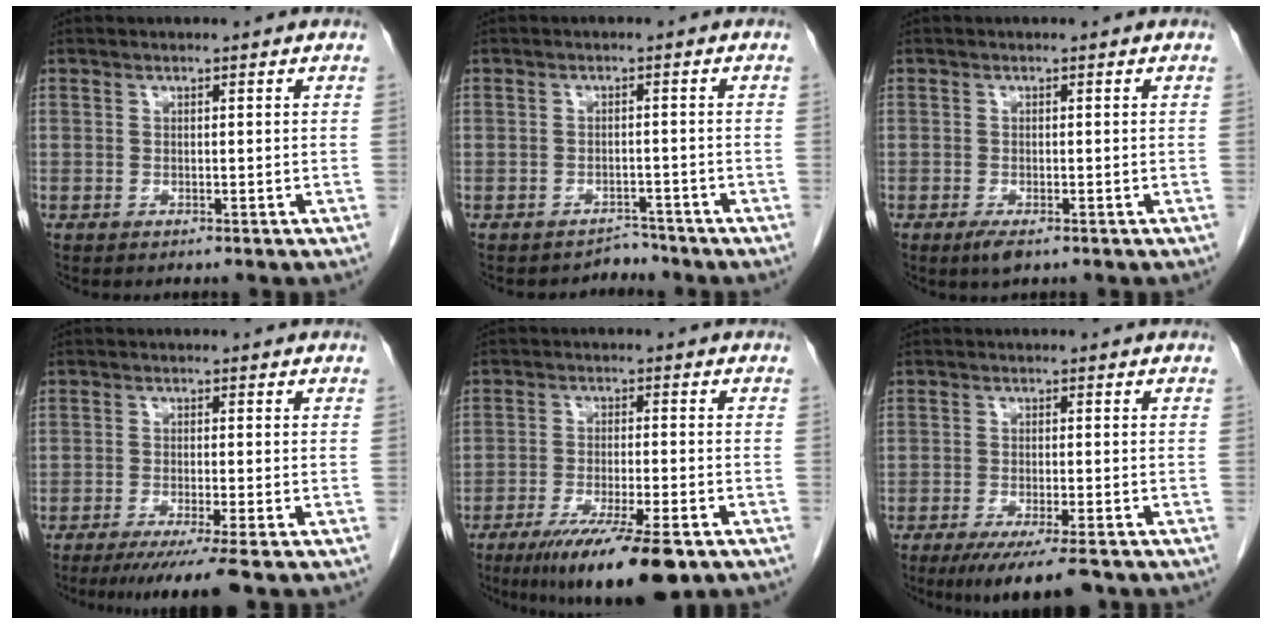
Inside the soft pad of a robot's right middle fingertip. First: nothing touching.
{"total": 2.2, "force": [-1.9, 0.7, -0.9], "torque": [0.017, 0.004, -0.027]}
{"total": 2.1, "force": [-1.3, 0.6, 1.6], "torque": [-0.033, -0.005, -0.020]}
{"total": 7.0, "force": [-5.2, -1.0, 4.6], "torque": [-0.060, -0.019, -0.083]}
{"total": 13.3, "force": [-8.8, 1.5, 9.9], "torque": [-0.150, -0.031, -0.138]}
{"total": 8.9, "force": [-6.7, 0.9, 5.7], "torque": [-0.076, -0.017, -0.101]}